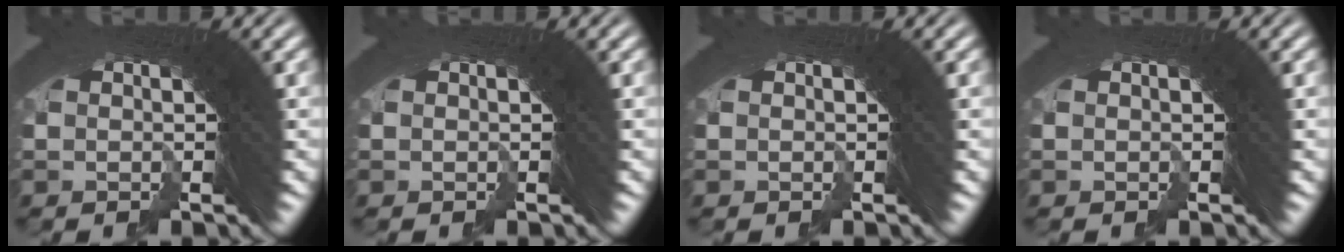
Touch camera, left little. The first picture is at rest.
{"total": 0.0}
{"total": 0.0}
{"total": 0.0}